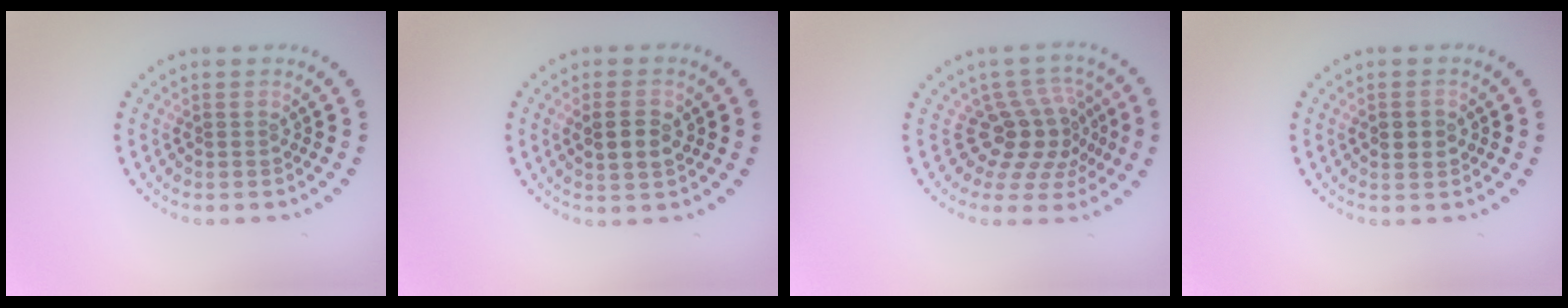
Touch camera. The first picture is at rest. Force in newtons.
{"total": 2.7, "press": 2.6, "slide": 0.6}
{"total": 4.4, "press": 3.1, "slide": 3.1}
{"total": 1.8, "press": 1.8, "slide": 0.3}